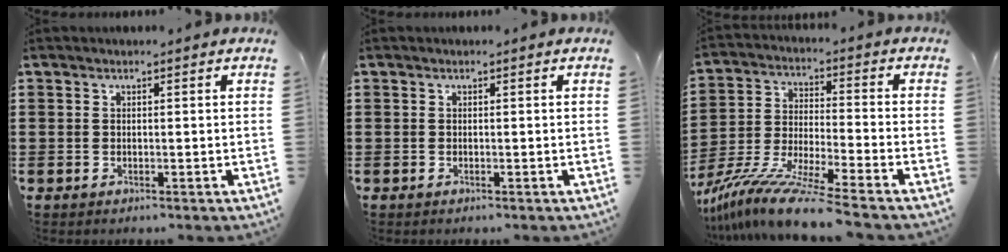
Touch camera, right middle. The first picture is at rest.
{"total": 0.0}
{"total": 10.7, "force": [-9.4, -0.3, 5.2], "torque": [-0.109, -0.003, -0.191]}